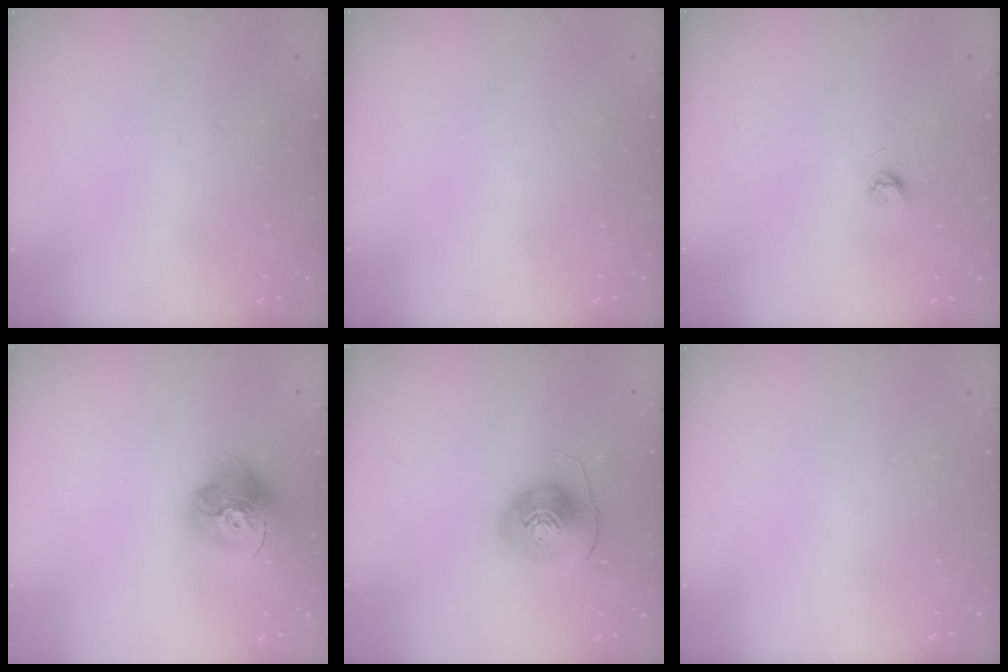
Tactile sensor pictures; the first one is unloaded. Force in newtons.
{"total": 0.0}
{"total": 3.2, "press": 3.2, "slide": 0.4}
{"total": 16.9, "press": 16.8, "slide": 1.7}
{"total": 10.0, "press": 9.9, "slide": 1.4}
{"total": 0.0}